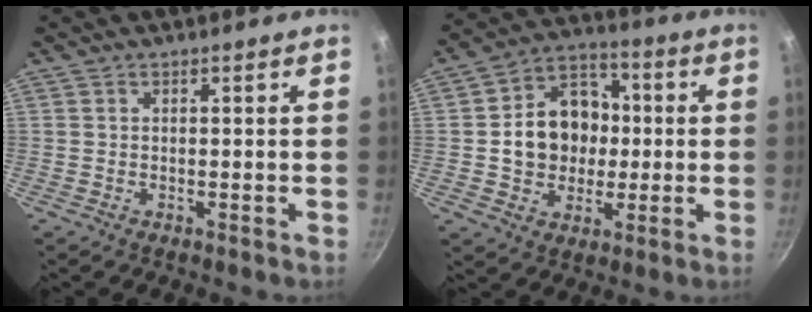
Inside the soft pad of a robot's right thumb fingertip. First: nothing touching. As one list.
[{"total": 13.9, "force": [0.0, 11.6, 7.7], "torque": [-0.090, 0.026, -0.006]}]